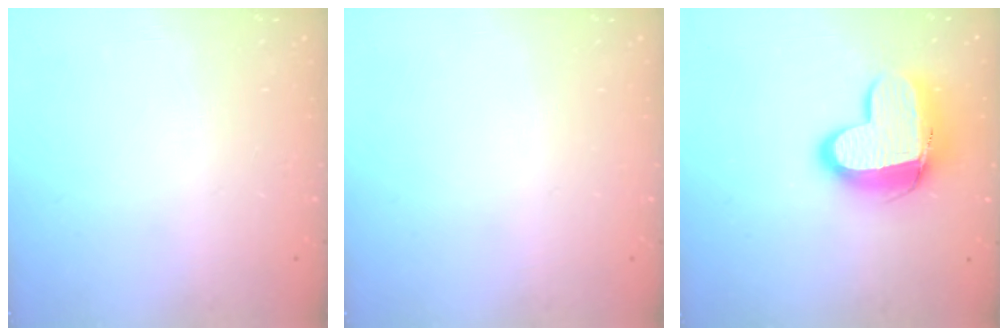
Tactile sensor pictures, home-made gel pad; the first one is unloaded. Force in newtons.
{"total": 0.0}
{"total": 15.6, "press": 15.5, "slide": 1.5}